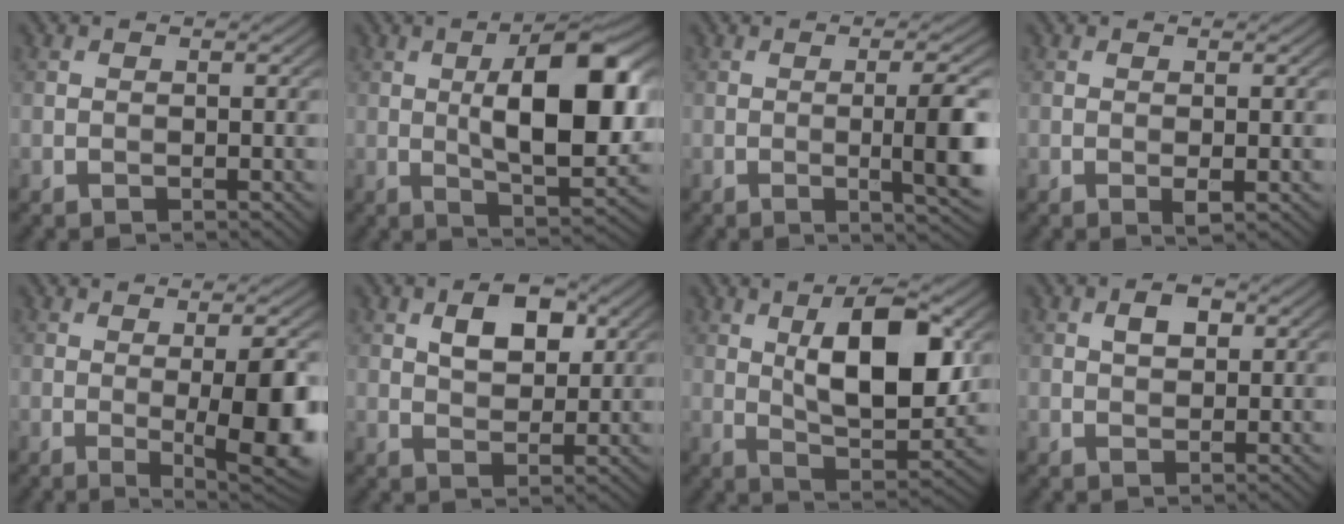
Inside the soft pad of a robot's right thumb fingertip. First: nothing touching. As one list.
[{"total": 13.6, "force": [1.6, 5.2, 12.5], "torque": [-0.179, 0.004, 0.022]}, {"total": 6.3, "force": [-0.5, 0.9, 6.2], "torque": [-0.103, 0.000, -0.004]}, {"total": 1.3, "force": [-0.2, 0.2, 1.3], "torque": [-0.025, -0.004, -0.005]}, {"total": 9.7, "force": [-0.9, 2.3, 9.3], "torque": [-0.129, -0.005, -0.010]}, {"total": 5.5, "force": [2.2, 3.1, 4.0], "torque": [-0.065, 0.001, 0.035]}, {"total": 12.0, "force": [2.9, 5.1, 10.4], "torque": [-0.163, -0.006, 0.049]}, {"total": 2.6, "force": [0.9, 1.5, 1.9], "torque": [-0.032, 0.004, 0.013]}]